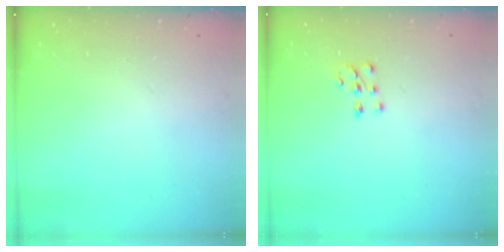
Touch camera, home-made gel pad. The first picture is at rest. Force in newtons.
{"total": 7.6, "press": 7.6, "slide": 0.5}